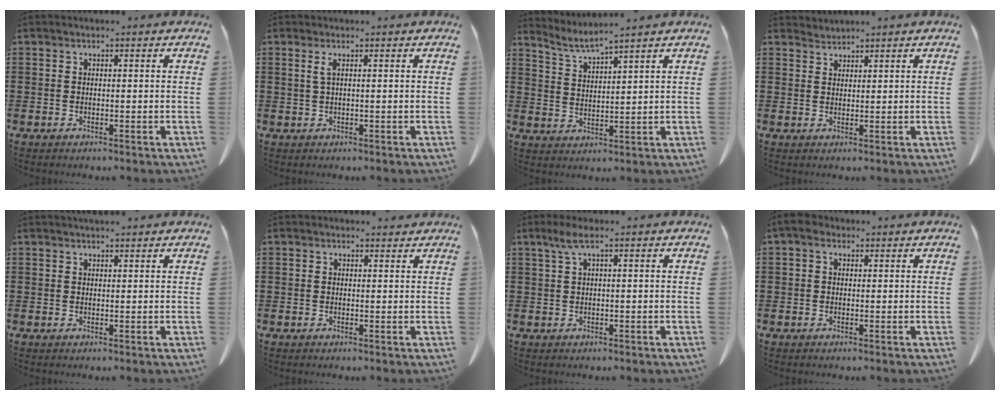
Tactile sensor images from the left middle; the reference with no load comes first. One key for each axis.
{"total": 1.2, "fx": 0.2, "fy": 0.0, "fz": 1.1, "tx": -0.024, "ty": -0.002, "tz": 0.003}
{"total": 3.3, "fx": 2.9, "fy": -0.7, "fz": 1.4, "tx": -0.039, "ty": -0.018, "tz": 0.049}
{"total": 1.4, "fx": 1.3, "fy": -0.1, "fz": -0.3, "tx": 0.003, "ty": 0.001, "tz": 0.027}
{"total": 1.0, "fx": 0.9, "fy": 0.1, "fz": 0.4, "tx": -0.008, "ty": 0.000, "tz": 0.016}
{"total": 0.8, "fx": 0.7, "fy": 0.2, "fz": 0.2, "tx": 0.002, "ty": -0.001, "tz": 0.011}
{"total": 2.3, "fx": 0.7, "fy": 0.2, "fz": 2.2, "tx": -0.044, "ty": 0.000, "tz": 0.013}
{"total": 1.8, "fx": 0.3, "fy": 1.3, "fz": 1.3, "tx": -0.030, "ty": 0.008, "tz": 0.003}